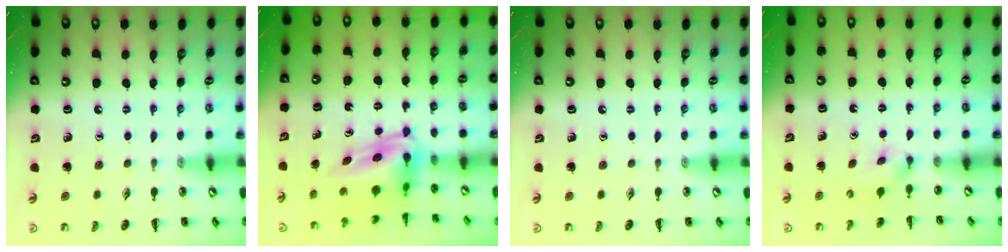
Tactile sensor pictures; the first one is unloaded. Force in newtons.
{"total": 7.0, "press": 6.8, "slide": 1.5}
{"total": 0.0}
{"total": 1.8, "press": 1.5, "slide": 1.0}